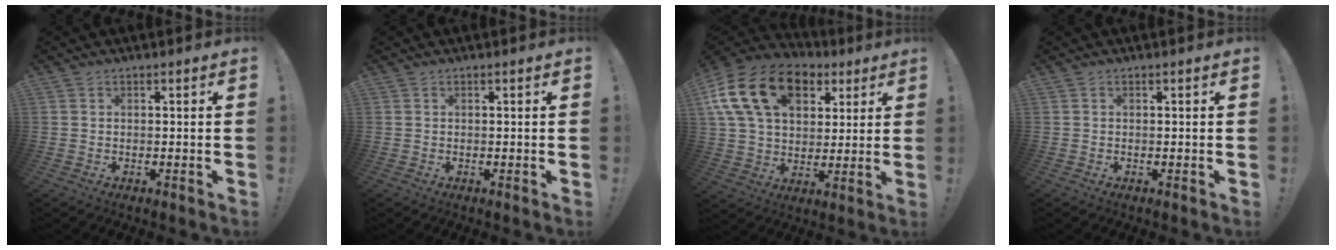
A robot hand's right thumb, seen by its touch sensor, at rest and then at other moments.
{"total": 0.0}
{"total": 20.9, "force": [8.8, 14.0, 12.8], "torque": [-0.226, -0.020, 0.161]}
{"total": 0.0}